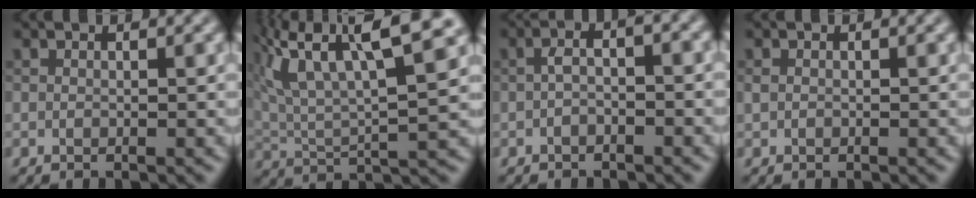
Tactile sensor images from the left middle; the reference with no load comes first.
{"total": 12.1, "force": [5.9, 4.4, 9.7], "torque": [-0.186, 0.019, 0.102]}
{"total": 2.2, "force": [-0.8, 0.8, 1.9], "torque": [-0.037, 0.006, -0.018]}
{"total": 0.5, "force": [0.0, 0.4, 0.2], "torque": [-0.003, -0.003, -0.001]}